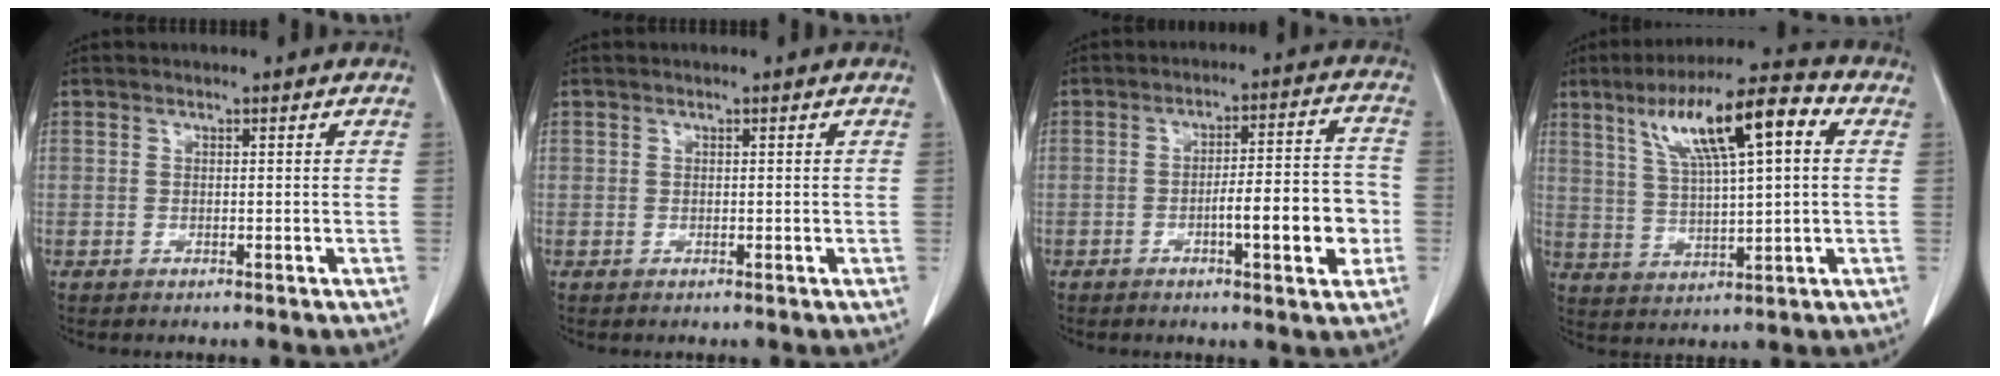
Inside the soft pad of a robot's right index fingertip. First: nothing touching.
{"total": 0.6, "force": [0.1, 0.5, 0.3], "torque": [-0.010, 0.008, 0.005]}
{"total": 11.3, "force": [-3.0, 2.3, 10.6], "torque": [-0.154, 0.021, -0.038]}
{"total": 15.0, "force": [5.4, 3.3, 13.6], "torque": [-0.236, 0.034, 0.093]}